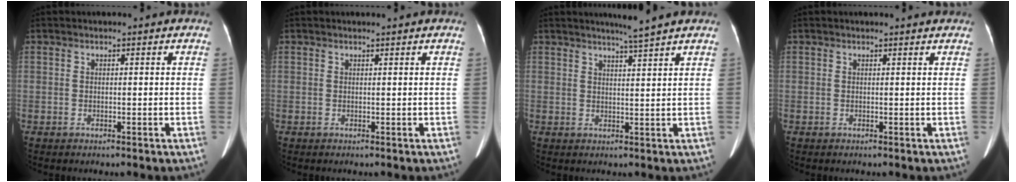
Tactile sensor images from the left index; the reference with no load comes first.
{"total": 0.5, "force": [0.5, -0.1, 0.2], "torque": [-0.006, 0.002, 0.011]}
{"total": 3.7, "force": [3.1, -1.2, 1.6], "torque": [-0.027, -0.008, 0.052]}
{"total": 1.0, "force": [1.0, 0.0, 0.1], "torque": [-0.012, 0.000, 0.008]}